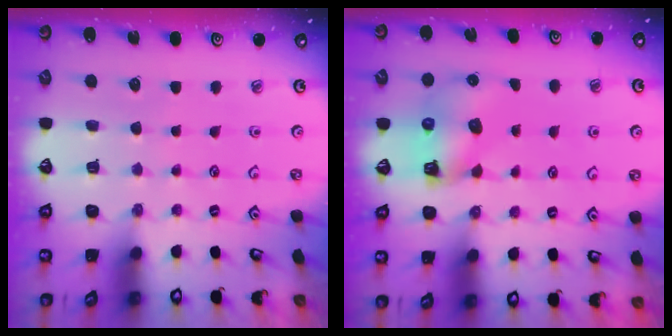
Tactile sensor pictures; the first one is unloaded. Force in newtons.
{"total": 6.9, "press": 6.8, "slide": 0.9}